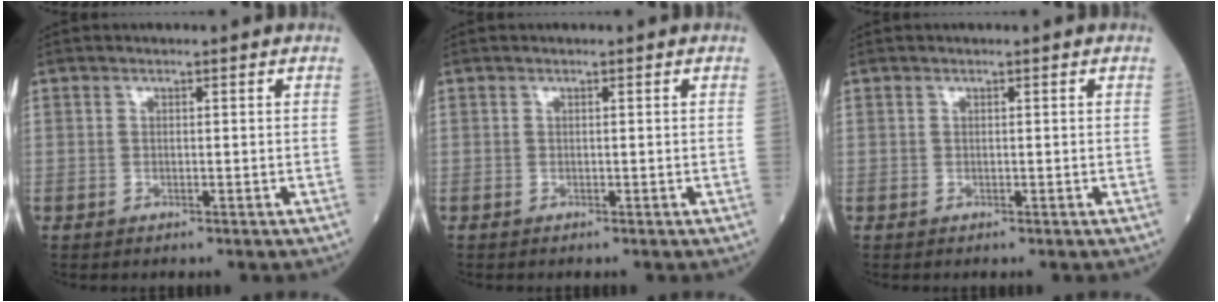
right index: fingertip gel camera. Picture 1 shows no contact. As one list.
[{"total": 0.0}, {"total": 0.0}]